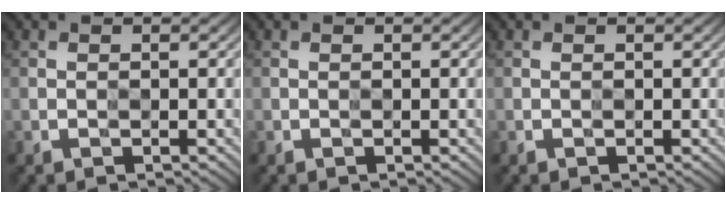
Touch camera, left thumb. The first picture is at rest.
{"total": 0.0}
{"total": 0.0}